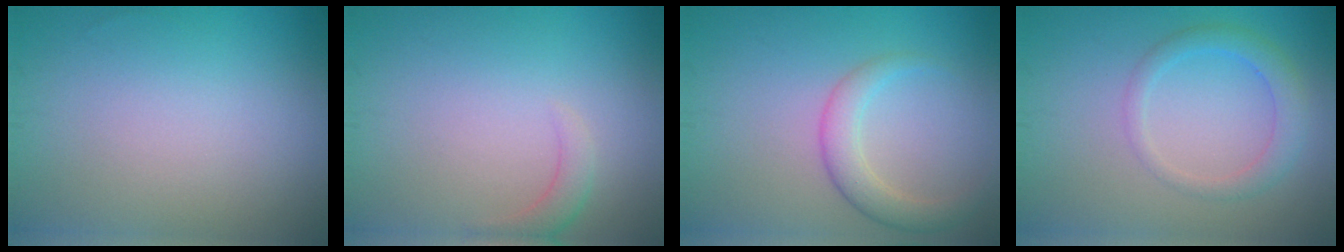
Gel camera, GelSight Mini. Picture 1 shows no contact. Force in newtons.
{"total": 1.6, "press": 1.6, "slide": 0.3}
{"total": 2.9, "press": 2.9, "slide": 0.2}
{"total": 2.6, "press": 2.6, "slide": 0.0}